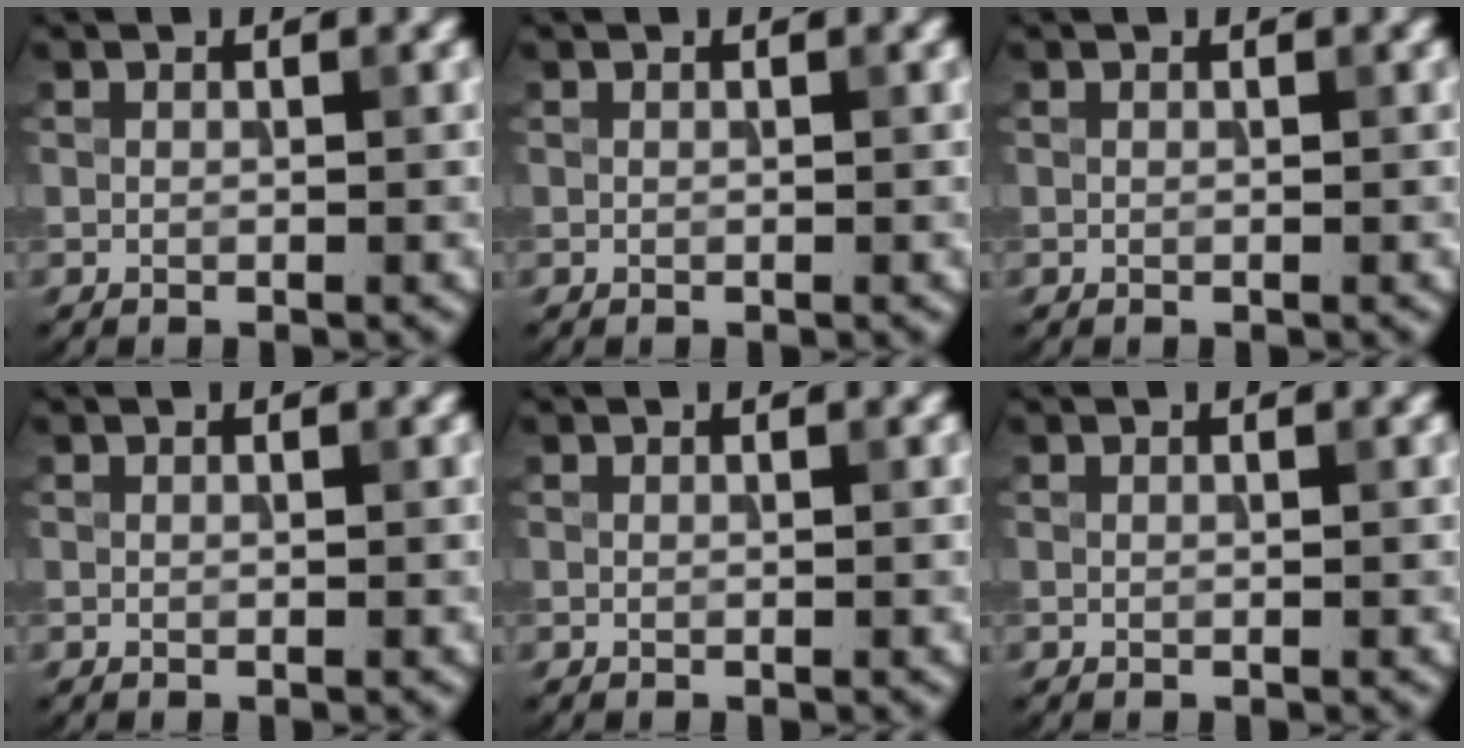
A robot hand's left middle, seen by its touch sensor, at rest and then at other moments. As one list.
[{"total": 0.0}, {"total": 0.0}, {"total": 0.0}, {"total": 0.0}, {"total": 0.0}]